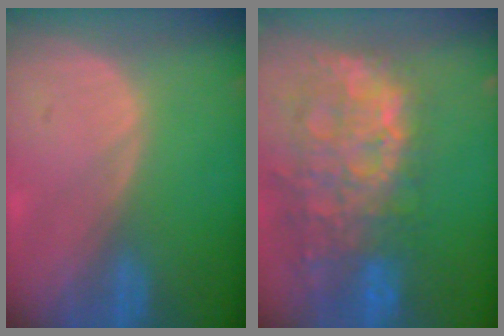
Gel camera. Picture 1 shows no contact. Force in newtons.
{"total": 14.1, "press": 11.4, "slide": 8.2}